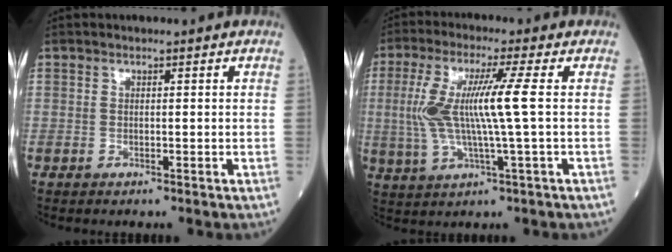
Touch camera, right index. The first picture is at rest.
{"total": 10.2, "force": [0.8, -0.1, 10.1], "torque": [-0.222, 0.006, 0.015]}